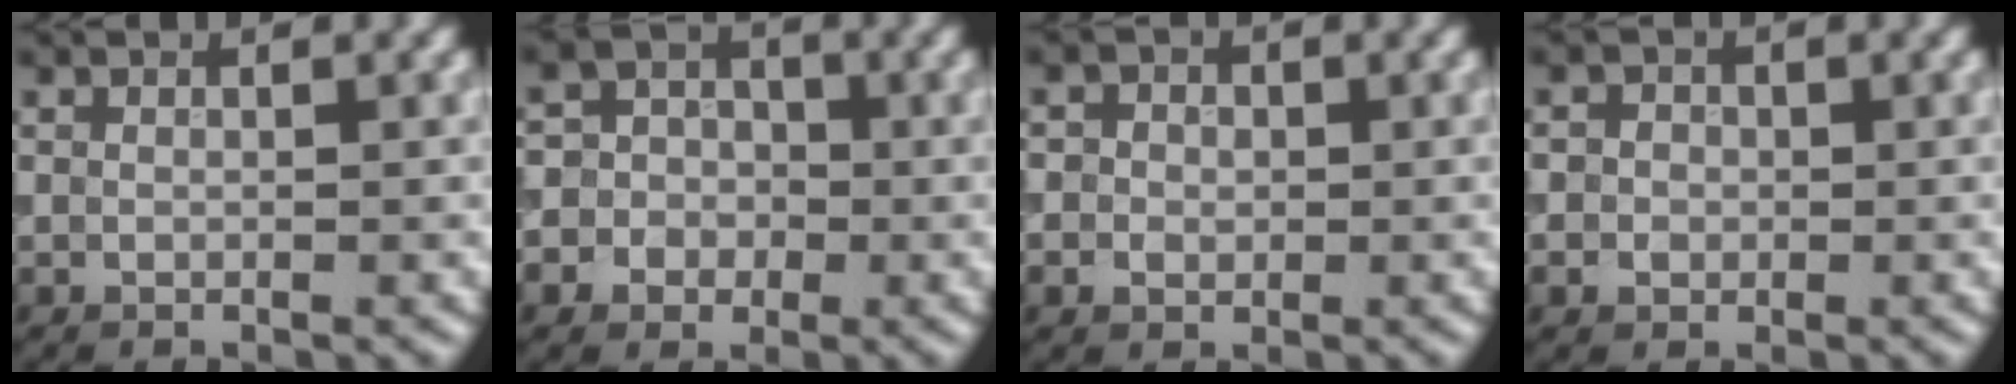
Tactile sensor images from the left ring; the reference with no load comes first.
{"total": 7.8, "force": [-2.2, 7.3, 1.6], "torque": [-0.022, 0.005, -0.071]}
{"total": 3.2, "force": [0.6, 2.9, 1.3], "torque": [-0.002, 0.012, -0.009]}
{"total": 2.4, "force": [0.0, 2.3, 0.8], "torque": [0.009, 0.005, -0.019]}